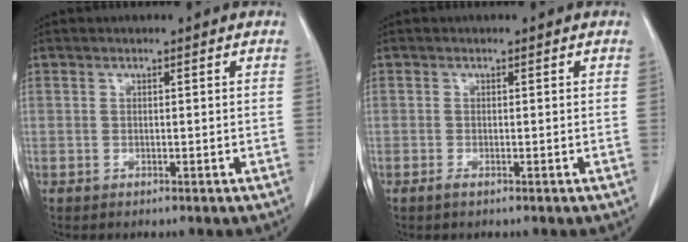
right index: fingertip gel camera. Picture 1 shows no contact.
{"total": 0.7, "force": [-0.5, 0.1, 0.6], "torque": [-0.011, -0.002, -0.009]}